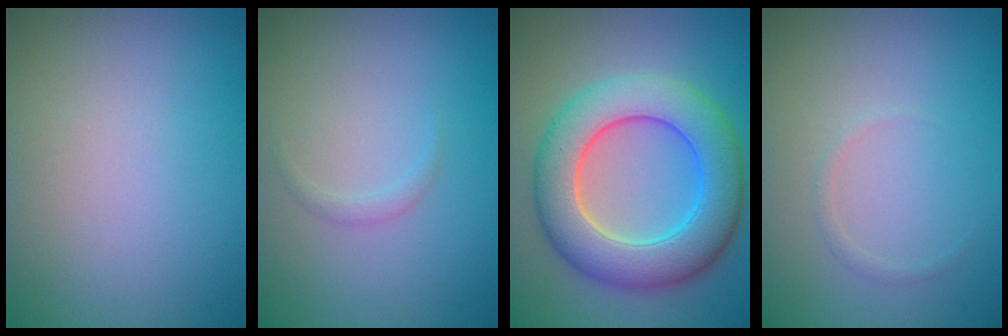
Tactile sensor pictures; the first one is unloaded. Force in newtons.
{"total": 0.8, "press": 0.8, "slide": 0.0}
{"total": 8.8, "press": 8.8, "slide": 0.2}
{"total": 0.6, "press": 0.6, "slide": 0.1}